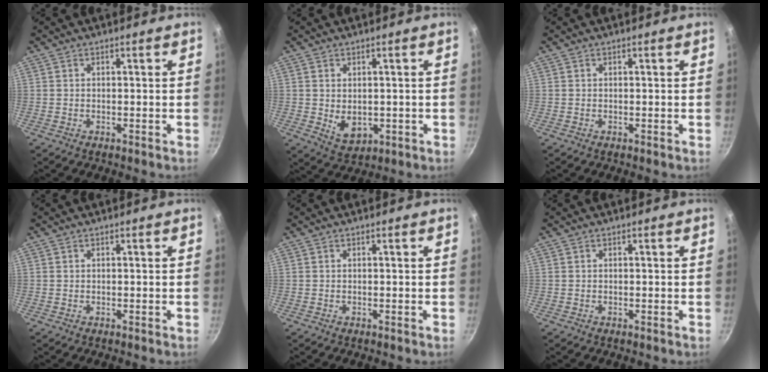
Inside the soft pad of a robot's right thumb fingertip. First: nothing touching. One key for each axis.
{"total": 5.5, "fx": -0.2, "fy": 4.0, "fz": 3.8, "tx": -0.050, "ty": -0.011, "tz": 0.008}
{"total": 0.0}
{"total": 0.0}
{"total": 0.0}
{"total": 0.0}